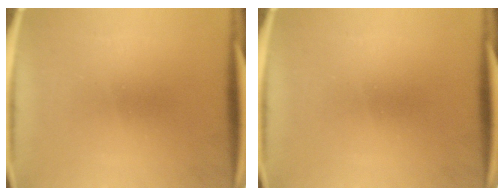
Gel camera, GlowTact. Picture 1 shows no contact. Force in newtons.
{"total": 0.0}